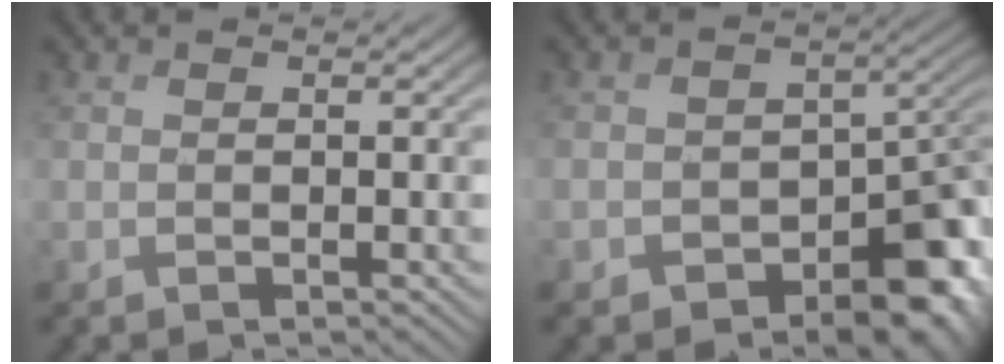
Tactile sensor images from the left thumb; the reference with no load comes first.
{"total": 11.1, "force": [-6.0, 7.2, 5.9], "torque": [-0.064, -0.022, -0.088]}